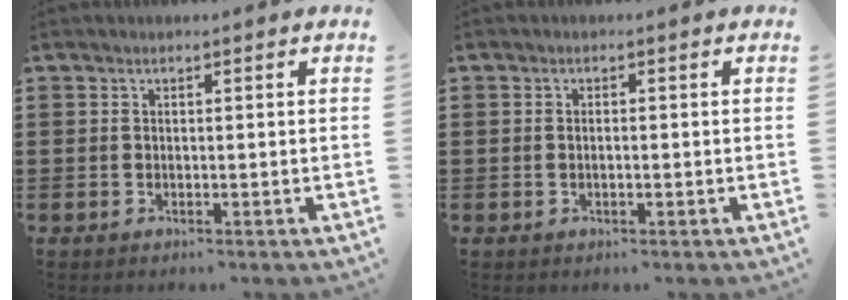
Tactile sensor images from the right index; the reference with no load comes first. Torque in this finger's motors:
{"motor_torque": [-0.91, 1.23, 0.02, -0.01]}